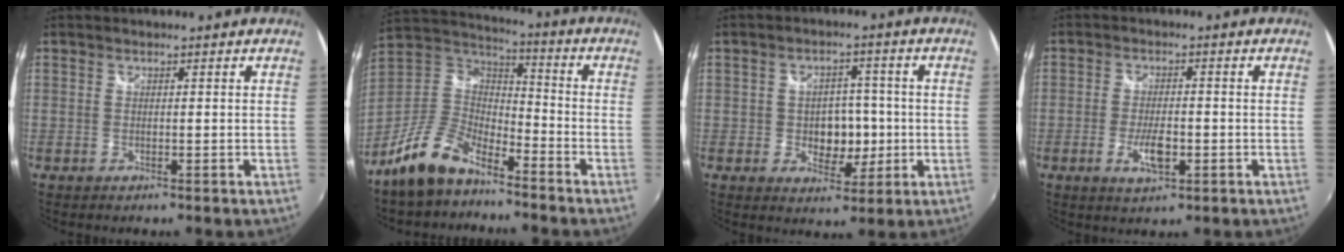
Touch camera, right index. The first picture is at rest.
{"total": 13.3, "force": [-9.6, 5.6, 7.4], "torque": [-0.167, 0.009, -0.185]}
{"total": 7.1, "force": [-1.0, 5.3, 4.6], "torque": [-0.079, 0.004, -0.008]}
{"total": 5.4, "force": [-1.9, 2.1, 4.5], "torque": [-0.094, -0.006, -0.033]}